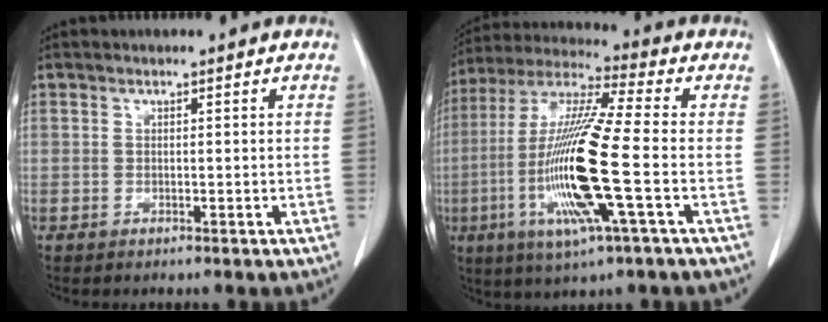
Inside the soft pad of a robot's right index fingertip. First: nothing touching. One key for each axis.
{"total": 17.7, "fx": -4.0, "fy": 0.5, "fz": 17.2, "tx": -0.363, "ty": -0.014, "tz": -0.083}